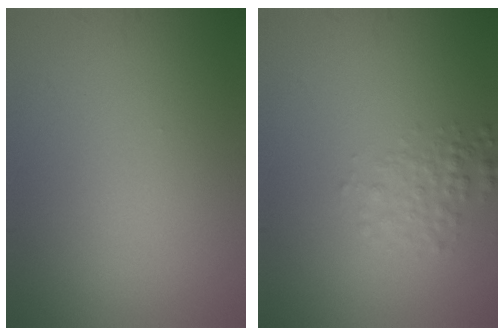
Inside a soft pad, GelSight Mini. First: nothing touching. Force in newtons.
{"total": 2.0, "press": 2.0, "slide": 0.1}